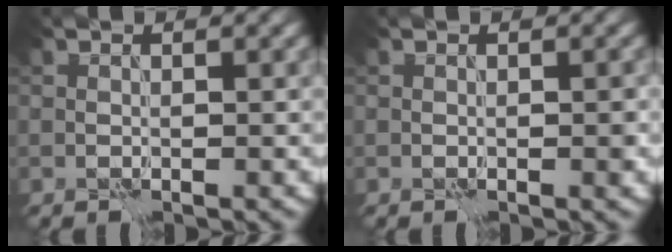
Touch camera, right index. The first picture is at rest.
{"total": 0.7, "force": [-0.4, 0.2, 0.6], "torque": [-0.008, 0.001, -0.005]}